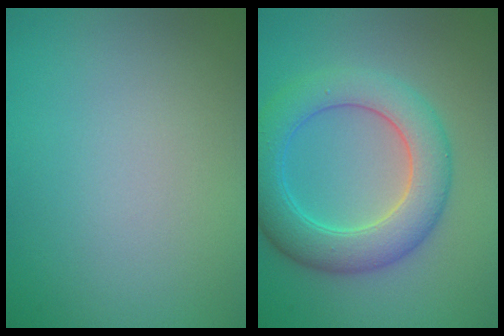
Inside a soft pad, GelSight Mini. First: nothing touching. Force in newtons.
{"total": 6.5, "press": 6.5, "slide": 0.1}